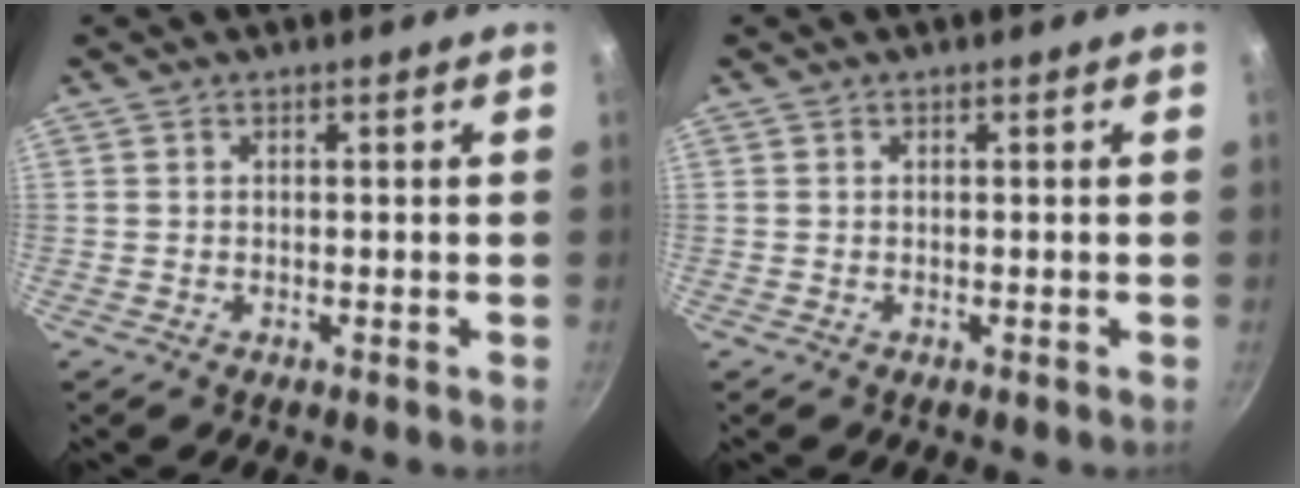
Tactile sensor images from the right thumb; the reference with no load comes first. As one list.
[{"total": 0.0}]